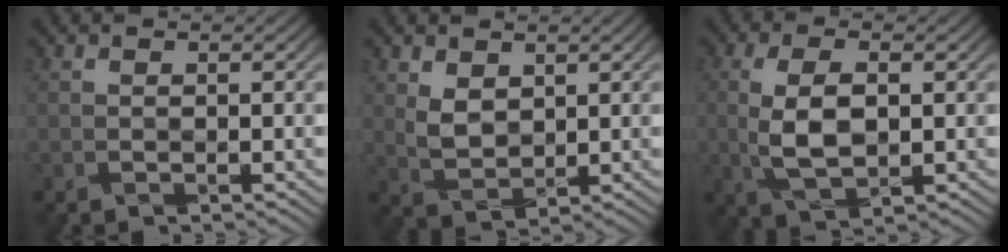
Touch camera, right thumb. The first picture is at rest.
{"total": 2.9, "force": [1.8, 1.9, 1.2], "torque": [-0.035, -0.010, 0.044]}
{"total": 5.0, "force": [0.0, 2.2, 4.4], "torque": [-0.104, -0.003, 0.002]}